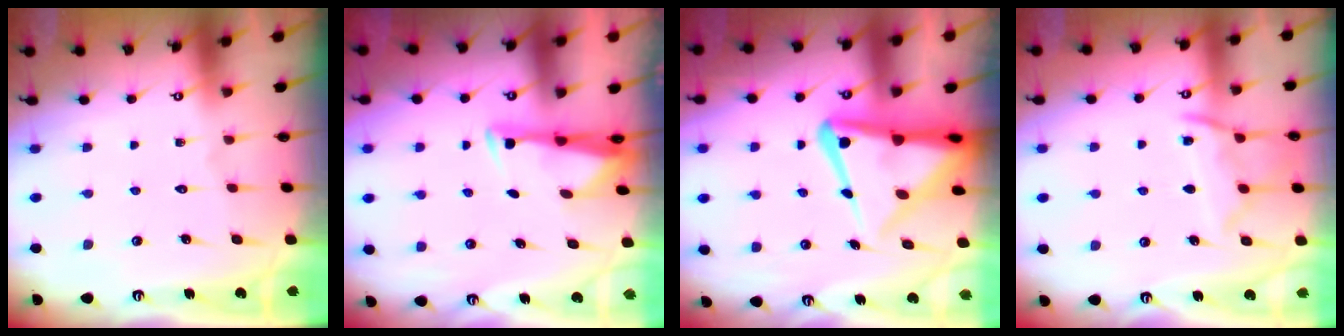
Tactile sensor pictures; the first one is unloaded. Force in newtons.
{"total": 3.4, "press": 3.2, "slide": 0.9}
{"total": 12.7, "press": 12.6, "slide": 1.4}
{"total": 11.4, "press": 11.3, "slide": 1.3}